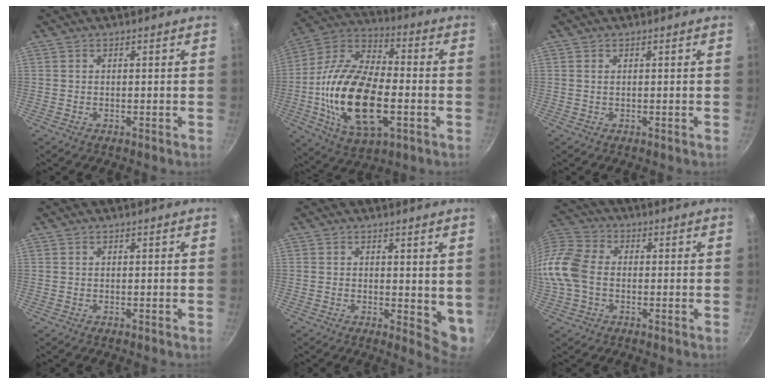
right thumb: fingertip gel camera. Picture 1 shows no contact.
{"total": 24.0, "force": [-4.6, 12.5, 20.0], "torque": [-0.373, 0.025, -0.090]}
{"total": 0.6, "force": [0.2, 0.2, 0.5], "torque": [-0.009, 0.001, 0.002]}
{"total": 0.0}
{"total": 5.5, "force": [1.2, 2.7, 4.6], "torque": [-0.049, -0.020, 0.015]}
{"total": 11.6, "force": [-1.5, 8.3, 8.0], "torque": [-0.155, 0.027, -0.048]}